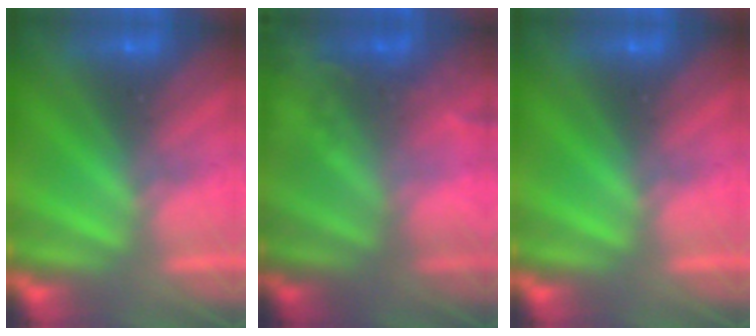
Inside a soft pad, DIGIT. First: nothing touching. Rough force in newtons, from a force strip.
{"total": 2.3}
{"total": 0.0}